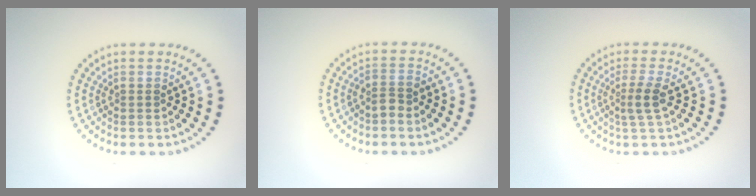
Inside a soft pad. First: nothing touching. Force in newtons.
{"total": 1.5, "press": 1.3, "slide": 0.8}
{"total": 2.0, "press": 1.5, "slide": 1.3}